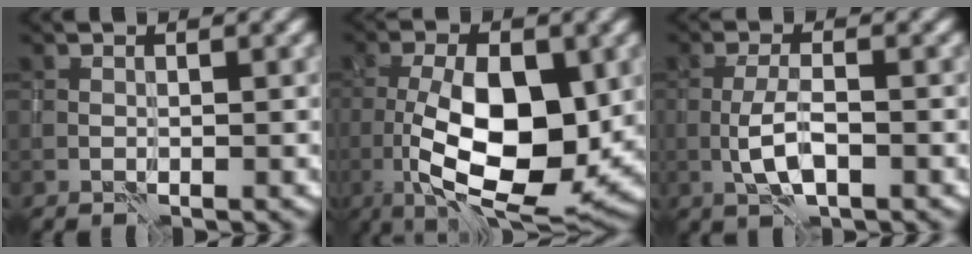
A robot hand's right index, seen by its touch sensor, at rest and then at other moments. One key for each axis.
{"total": 11.5, "fx": -1.4, "fy": 4.8, "fz": 10.4, "tx": -0.170, "ty": -0.006, "tz": -0.024}
{"total": 3.2, "fx": -1.2, "fy": 0.9, "fz": 2.9, "tx": -0.063, "ty": 0.002, "tz": -0.026}